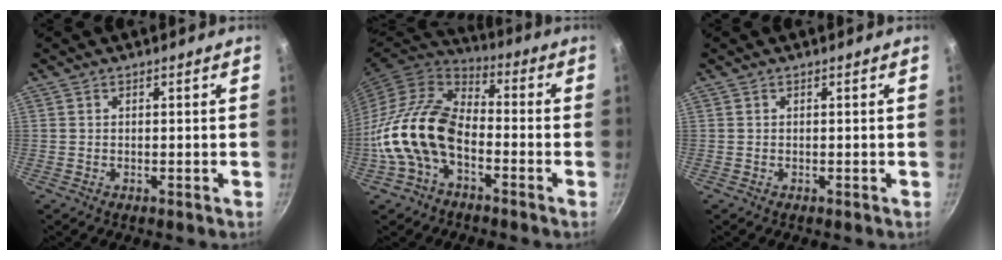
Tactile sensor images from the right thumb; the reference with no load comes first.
{"total": 16.5, "force": [-4.7, 10.3, 12.0], "torque": [-0.210, 0.046, -0.106]}
{"total": 0.0}